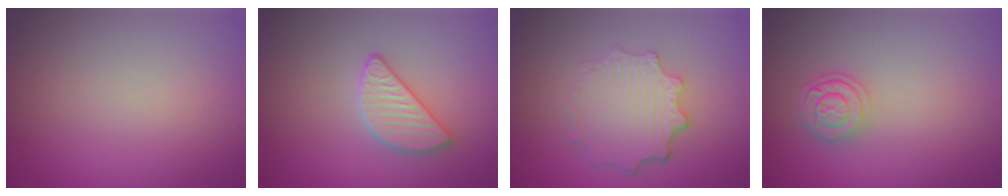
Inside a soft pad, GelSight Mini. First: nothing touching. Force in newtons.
{"total": 2.9, "press": 2.8, "slide": 0.9}
{"total": 4.8, "press": 3.7, "slide": 3.0}
{"total": 2.6, "press": 2.4, "slide": 1.0}